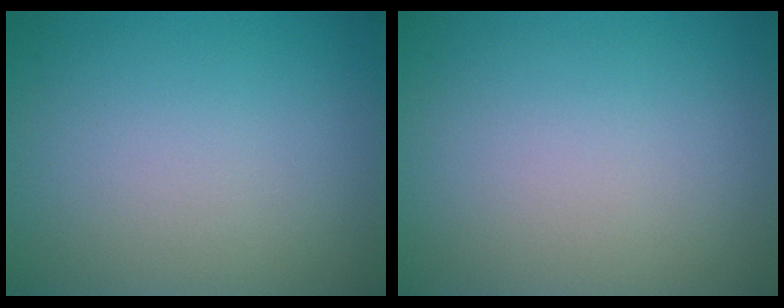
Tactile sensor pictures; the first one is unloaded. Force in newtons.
{"total": 0.0}